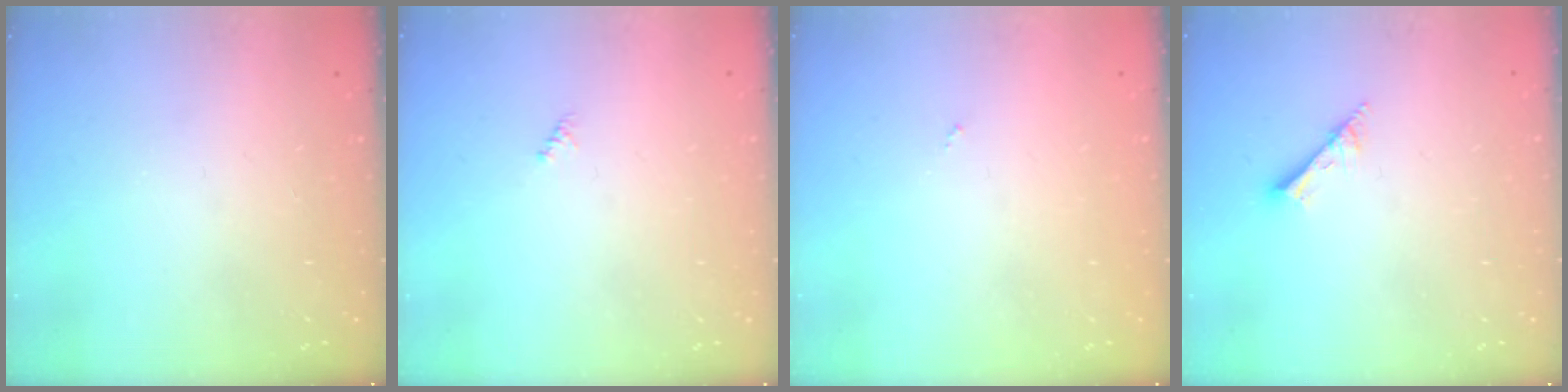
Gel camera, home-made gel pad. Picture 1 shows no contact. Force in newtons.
{"total": 0.0}
{"total": 0.0}
{"total": 2.0, "press": 2.0, "slide": 0.1}